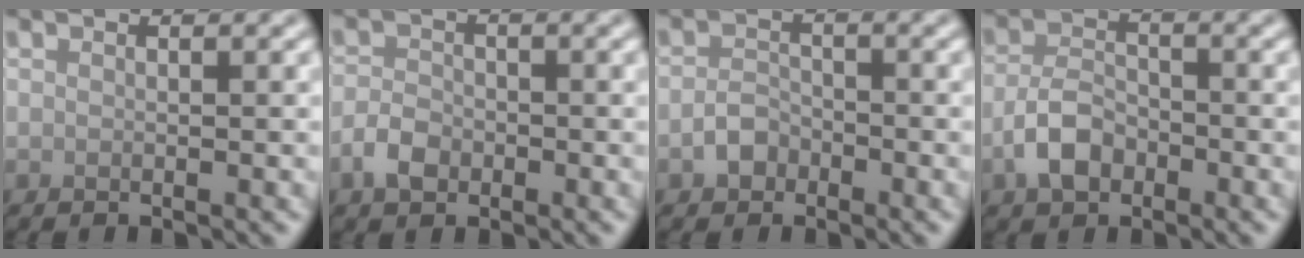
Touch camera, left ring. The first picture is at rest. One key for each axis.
{"total": 2.5, "fx": -1.2, "fy": 1.8, "fz": 1.4, "tx": -0.024, "ty": 0.002, "tz": -0.030}
{"total": 2.1, "fx": -1.2, "fy": 1.5, "fz": 0.9, "tx": -0.013, "ty": 0.005, "tz": -0.027}
{"total": 3.6, "fx": -1.8, "fy": 2.2, "fz": 2.1, "tx": -0.039, "ty": 0.006, "tz": -0.042}